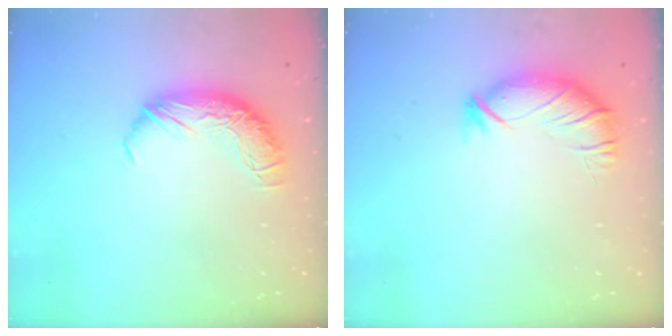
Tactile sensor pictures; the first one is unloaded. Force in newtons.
{"total": 3.1, "press": 2.4, "slide": 2.0}